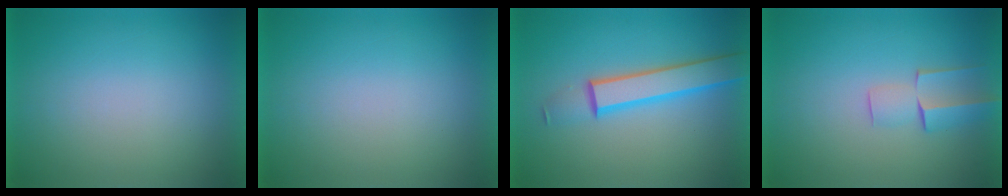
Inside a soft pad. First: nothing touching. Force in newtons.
{"total": 0.0}
{"total": 4.6}
{"total": 2.5}